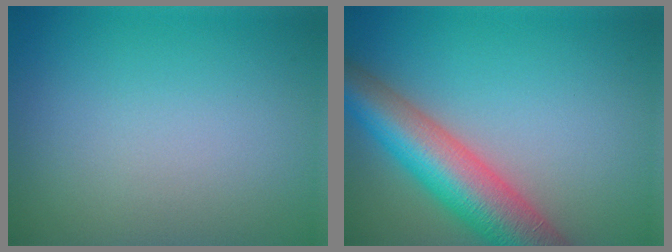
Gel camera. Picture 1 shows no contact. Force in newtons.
{"total": 8.7, "press": 8.7, "slide": 0.3}